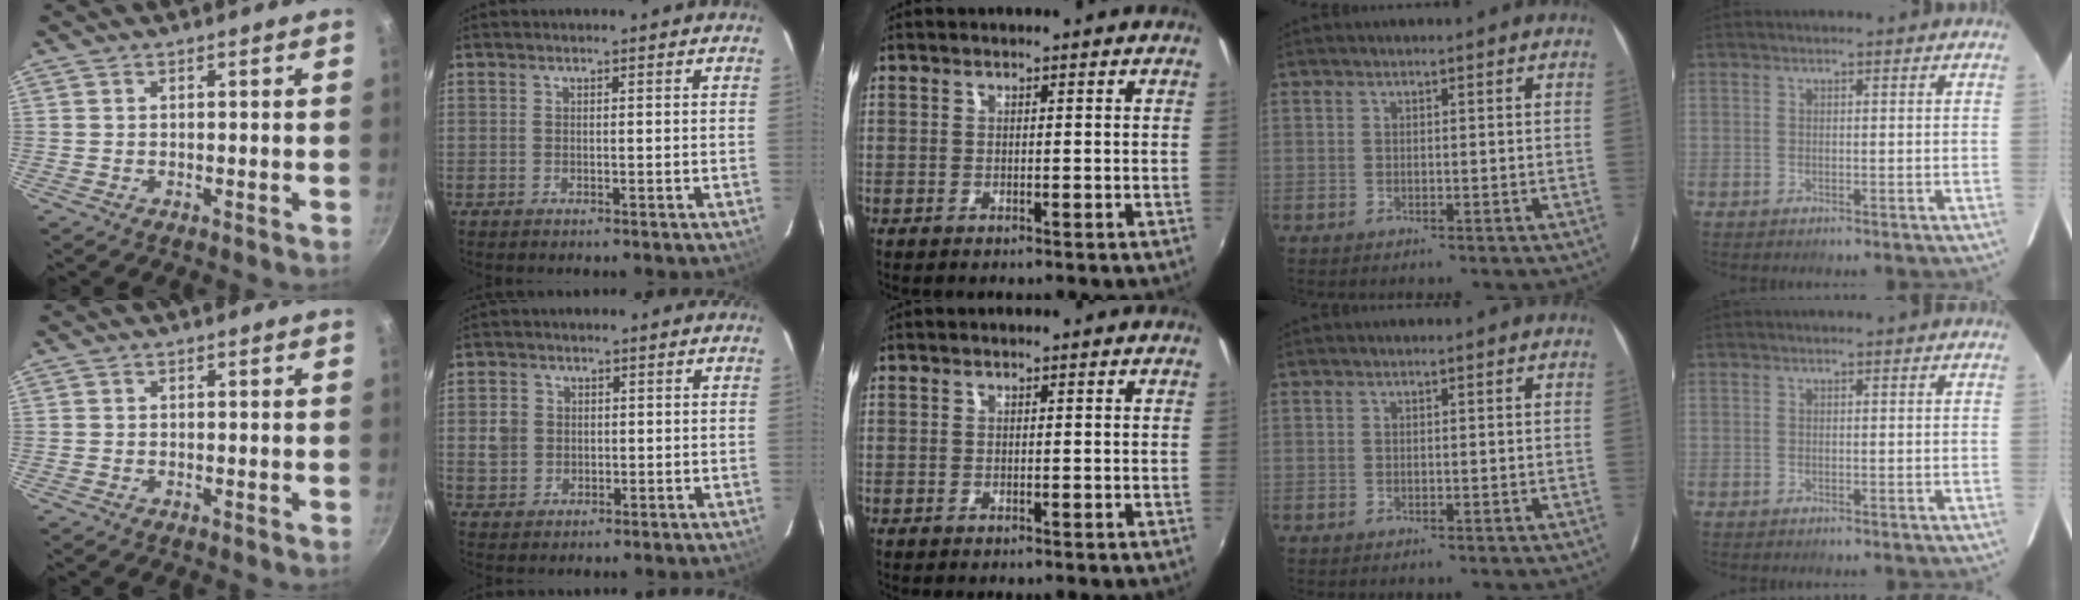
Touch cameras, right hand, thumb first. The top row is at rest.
{"index": {"total": 4.1, "force": [0.1, 3.9, 1.3], "torque": [-0.026, 0.012, 0.005]}}